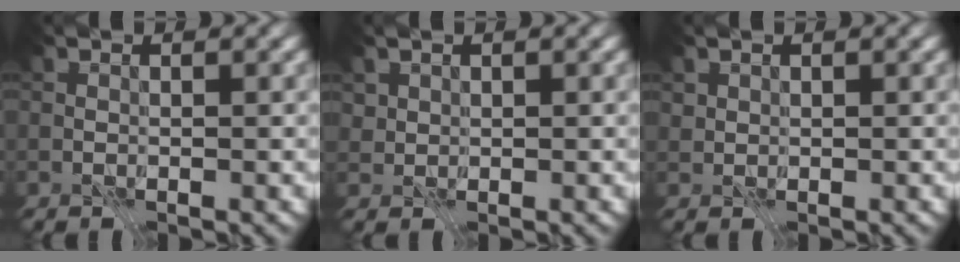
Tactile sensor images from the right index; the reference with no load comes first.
{"total": 1.2, "force": [0.8, 0.8, 0.2], "torque": [-0.005, -0.003, 0.020]}
{"total": 0.8, "force": [0.6, 0.5, 0.1], "torque": [-0.001, -0.001, 0.012]}